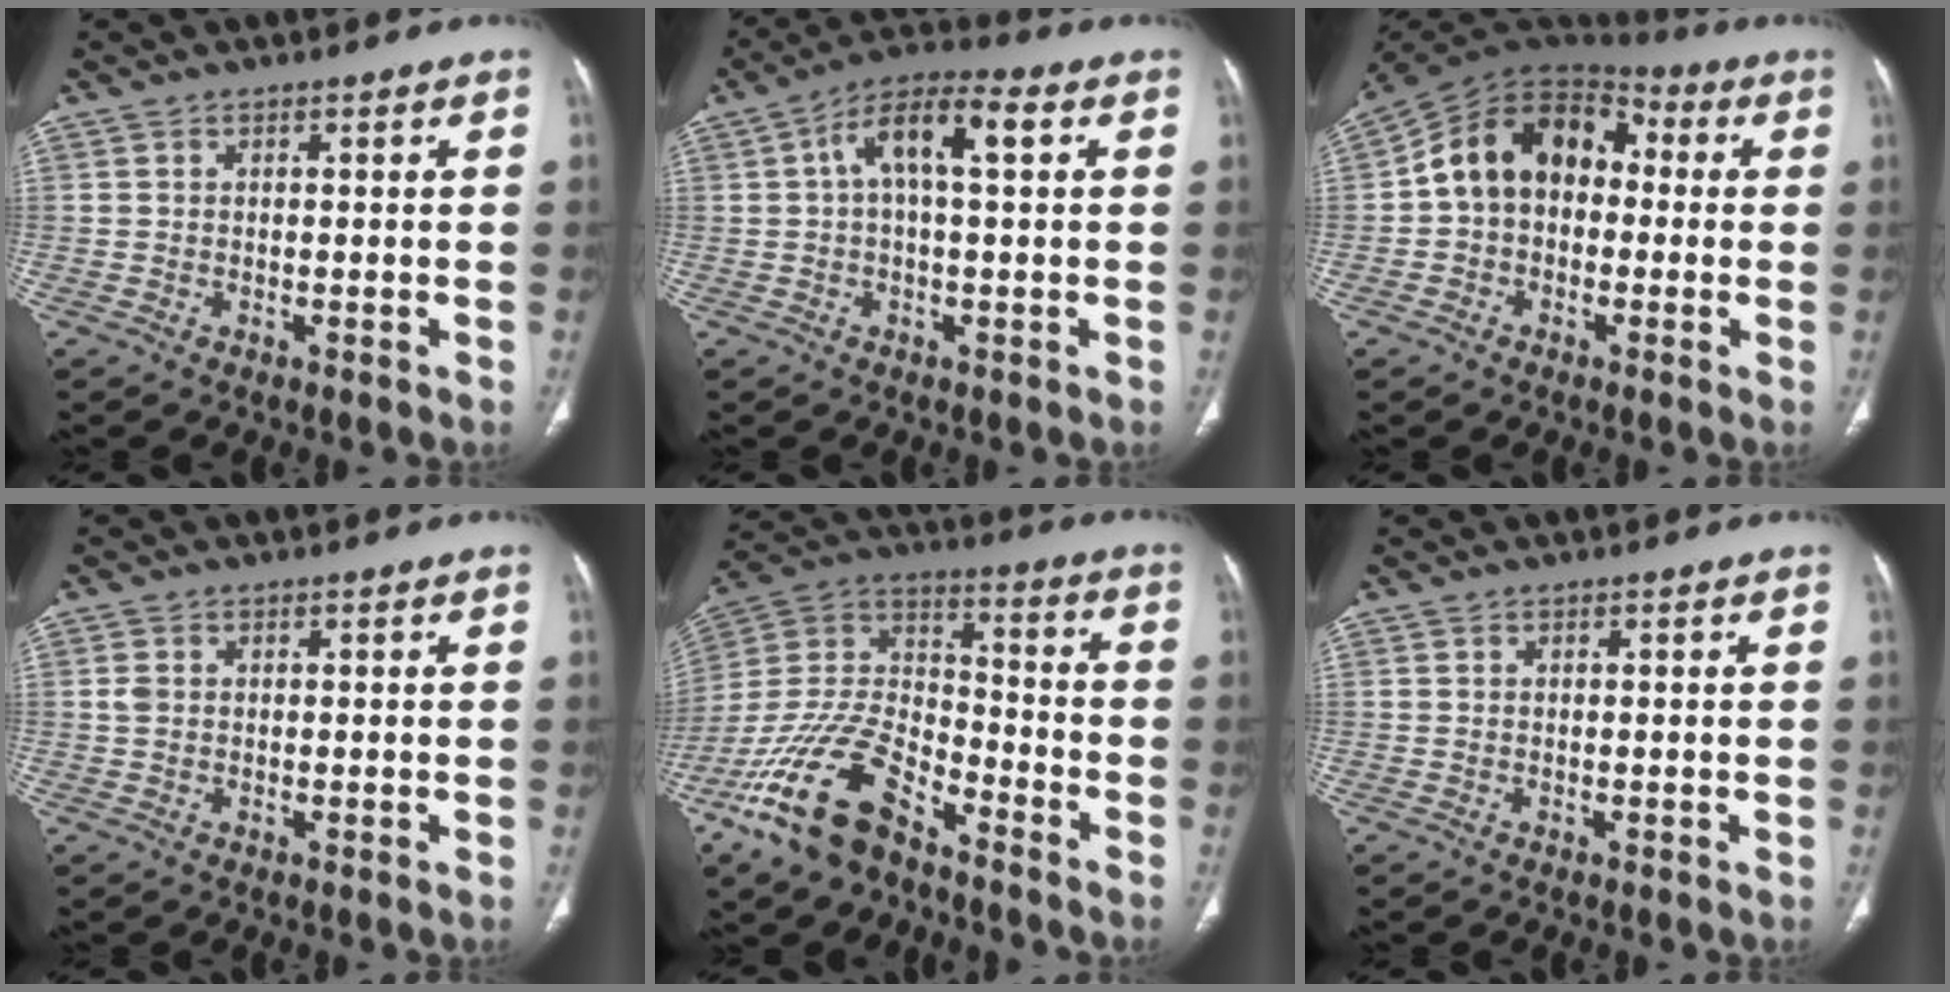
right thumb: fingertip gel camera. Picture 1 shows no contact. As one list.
[{"total": 9.8, "force": [2.2, 3.8, 8.8], "torque": [-0.160, 0.033, 0.031]}, {"total": 14.8, "force": [0.5, 10.9, 10.0], "torque": [-0.136, 0.049, -0.006]}, {"total": 1.3, "force": [0.1, 1.0, 0.8], "torque": [-0.023, 0.002, 0.002]}, {"total": 19.4, "force": [-12.4, 9.1, 11.8], "torque": [-0.225, 0.065, -0.233]}, {"total": 0.0}]